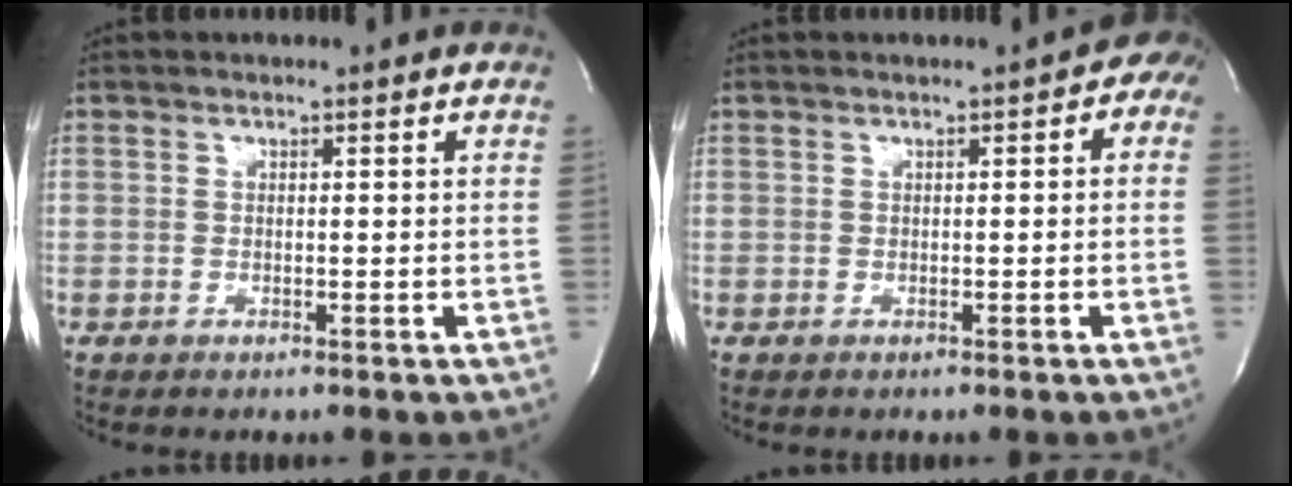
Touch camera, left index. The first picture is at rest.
{"total": 2.8, "force": [0.5, 1.4, 2.4], "torque": [-0.021, 0.011, -0.002]}